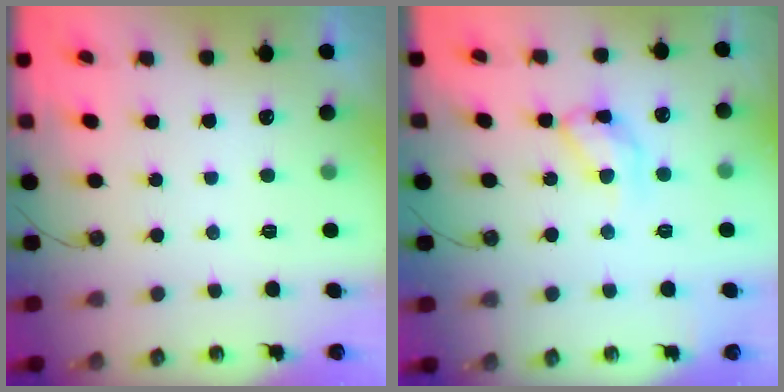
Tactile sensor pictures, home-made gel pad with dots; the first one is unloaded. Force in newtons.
{"total": 12.3, "press": 12.3, "slide": 0.3}